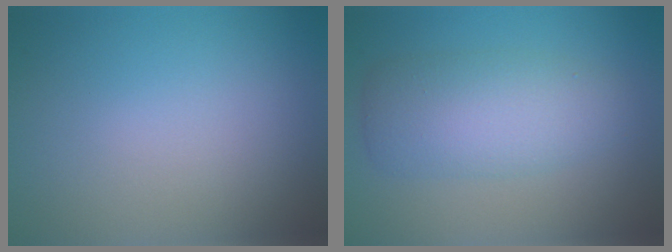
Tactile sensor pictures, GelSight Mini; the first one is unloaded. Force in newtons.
{"total": 5.2, "press": 5.2, "slide": 0.0}